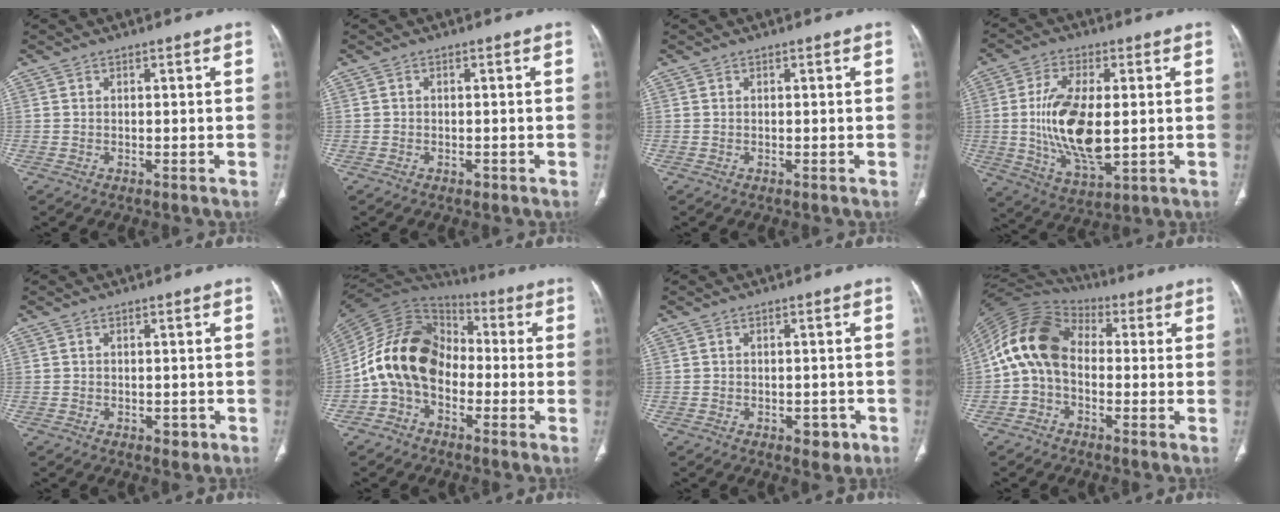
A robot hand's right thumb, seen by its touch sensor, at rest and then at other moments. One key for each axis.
{"total": 0.9, "fx": -0.5, "fy": 0.6, "fz": 0.3, "tx": -0.002, "ty": 0.002, "tz": -0.007}
{"total": 0.0}
{"total": 15.5, "fx": 0.0, "fy": 7.1, "fz": 13.8, "tx": -0.265, "ty": -0.017, "tz": 0.007}
{"total": 1.9, "fx": -0.9, "fy": 1.3, "fz": 1.0, "tx": -0.005, "ty": 0.003, "tz": -0.008}
{"total": 15.3, "fx": -3.1, "fy": 11.0, "fz": 10.2, "tx": -0.180, "ty": 0.057, "tz": -0.072}
{"total": 2.1, "fx": -1.0, "fy": 1.4, "fz": 1.2, "tx": -0.005, "ty": 0.004, "tz": -0.010}
{"total": 12.7, "fx": -0.4, "fy": 9.1, "fz": 8.9, "tx": -0.164, "ty": 0.038, "tz": -0.023}